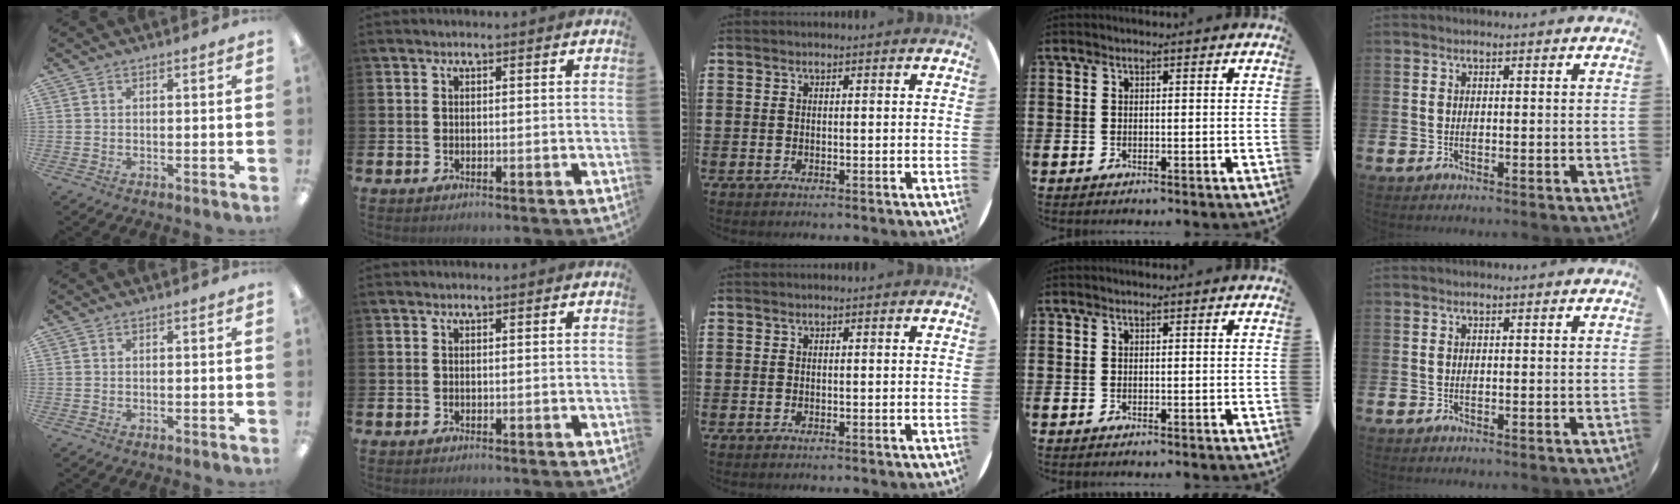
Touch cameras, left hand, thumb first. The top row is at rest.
{}